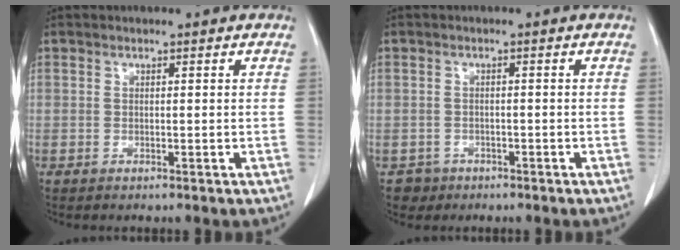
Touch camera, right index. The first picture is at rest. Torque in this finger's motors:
{"motor_torque": [-0.40, -0.06, -1.05, -0.16]}